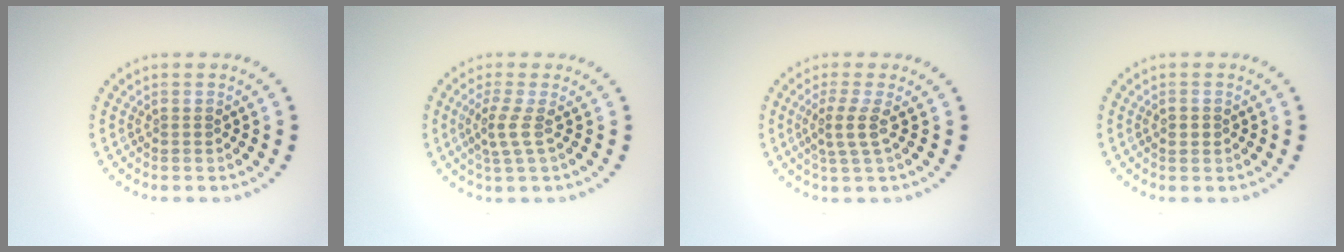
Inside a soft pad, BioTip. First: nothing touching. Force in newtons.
{"total": 2.1, "press": 1.6, "slide": 1.5}
{"total": 2.2, "press": 1.5, "slide": 1.5}
{"total": 1.1, "press": 1.1, "slide": 0.1}